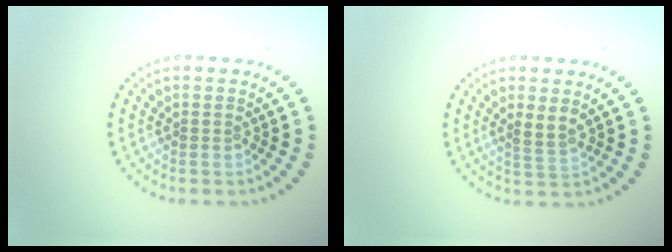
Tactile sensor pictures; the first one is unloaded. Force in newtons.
{"total": 1.8, "press": 1.6, "slide": 0.9}